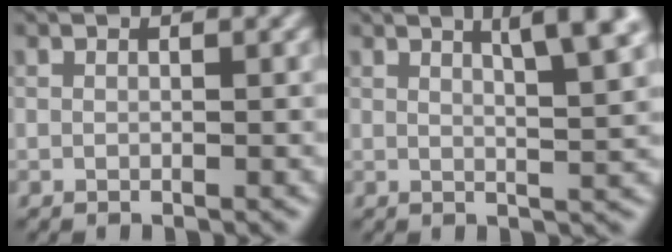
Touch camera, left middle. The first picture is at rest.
{"total": 5.2, "force": [2.8, 1.2, 4.3], "torque": [-0.042, 0.011, 0.034]}